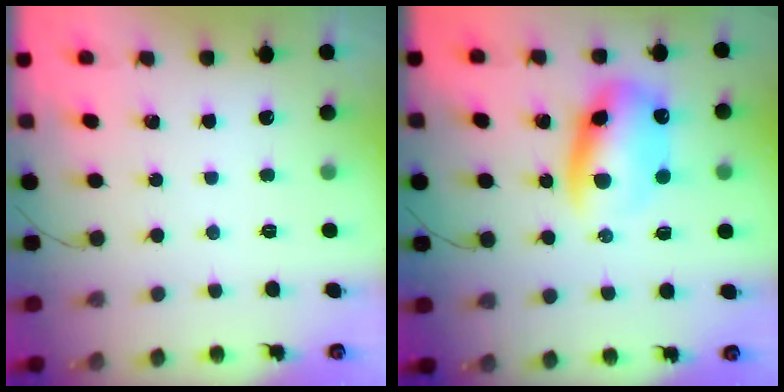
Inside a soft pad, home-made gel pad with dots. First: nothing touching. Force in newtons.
{"total": 12.5, "press": 12.0, "slide": 3.4}